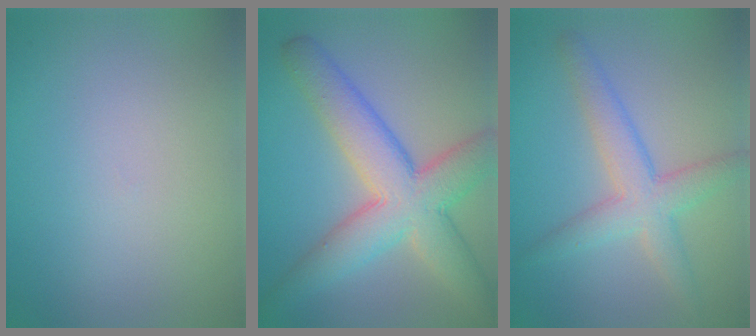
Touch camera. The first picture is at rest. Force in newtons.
{"total": 8.9, "press": 8.9, "slide": 0.5}
{"total": 4.3, "press": 4.3, "slide": 0.2}